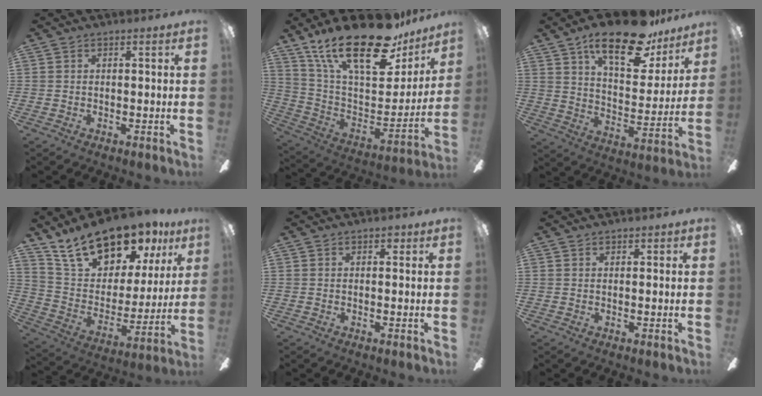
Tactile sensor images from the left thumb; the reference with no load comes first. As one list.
[{"total": 26.5, "force": [17.8, 9.9, 17.0], "torque": [-0.279, -0.110, 0.301]}, {"total": 21.4, "force": [14.5, 8.3, 13.4], "torque": [-0.208, -0.083, 0.244]}, {"total": 20.7, "force": [16.6, 8.9, 8.6], "torque": [-0.154, -0.108, 0.294]}, {"total": 1.2, "force": [0.6, 0.9, 0.5], "torque": [-0.003, 0.001, 0.008]}, {"total": 0.9, "force": [0.6, 0.6, 0.2], "torque": [0.005, 0.000, 0.009]}]